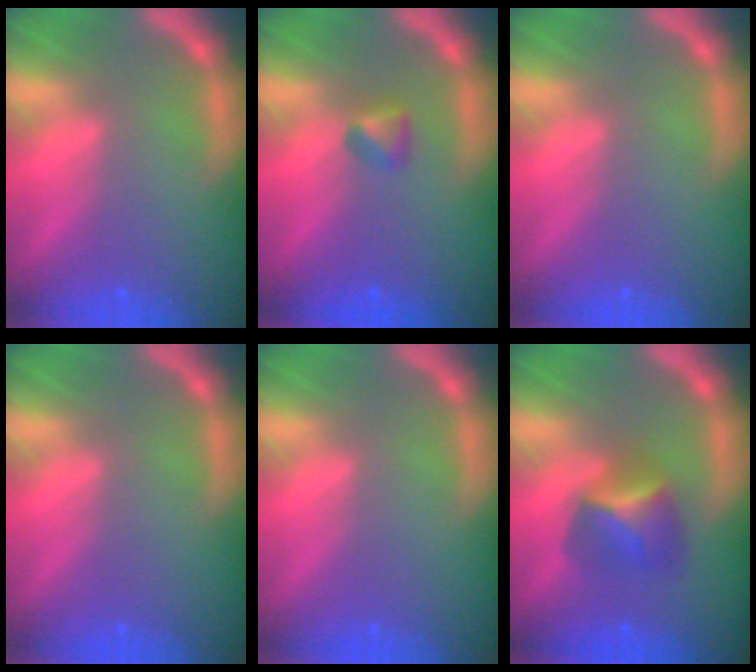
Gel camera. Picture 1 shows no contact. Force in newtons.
{"total": 1.4}
{"total": 0.0}
{"total": 0.0}
{"total": 0.0}
{"total": 4.0}